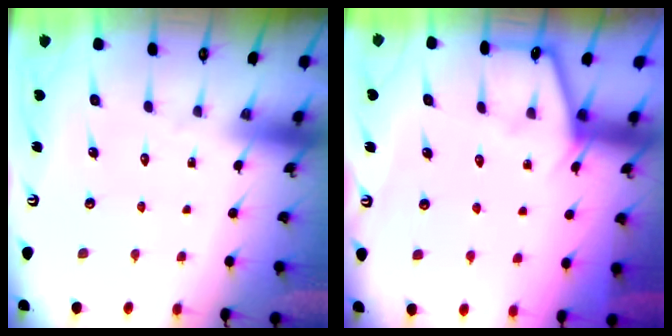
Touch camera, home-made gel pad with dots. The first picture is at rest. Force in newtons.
{"total": 3.9, "press": 3.8, "slide": 0.5}